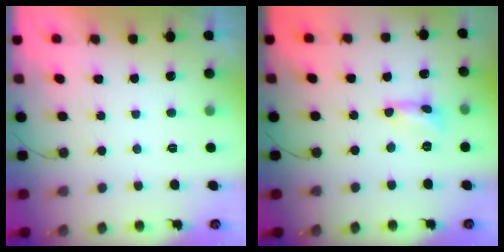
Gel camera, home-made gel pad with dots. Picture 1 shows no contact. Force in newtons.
{"total": 1.7, "press": 1.7, "slide": 0.1}